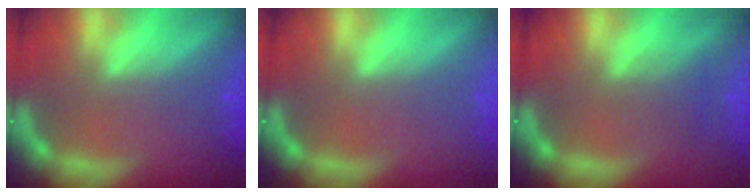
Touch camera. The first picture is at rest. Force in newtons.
{"total": 0.0}
{"total": 2.0}